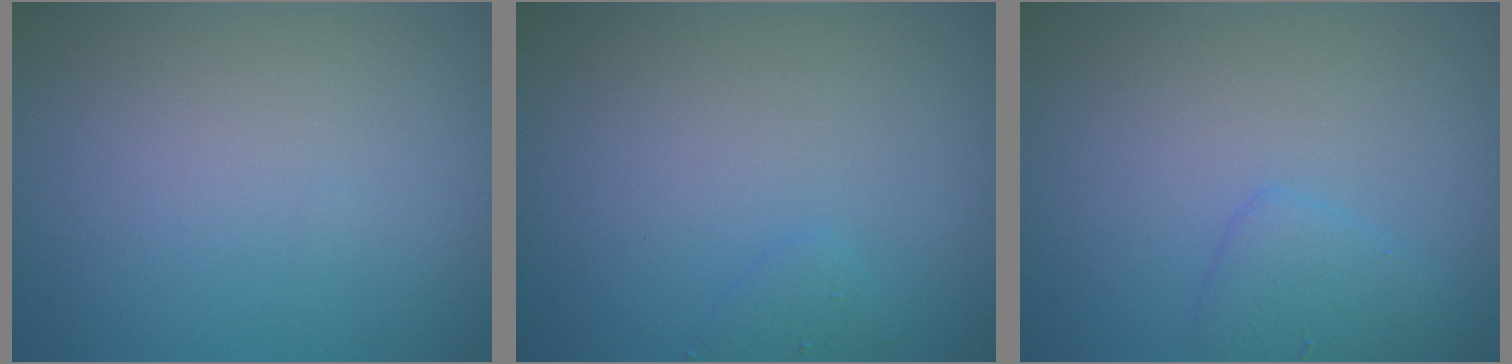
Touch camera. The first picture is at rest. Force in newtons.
{"total": 0.9, "press": 0.9, "slide": 0.0}
{"total": 1.9, "press": 1.9, "slide": 0.1}